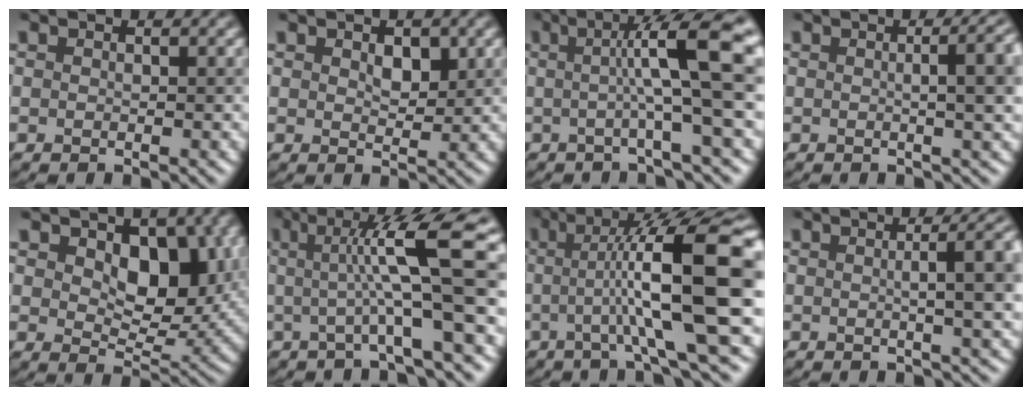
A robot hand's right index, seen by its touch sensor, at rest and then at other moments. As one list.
[{"total": 1.7, "force": [0.9, 1.0, 1.1], "torque": [-0.017, 0.002, 0.019]}, {"total": 9.3, "force": [1.1, 1.0, 9.2], "torque": [-0.120, 0.014, 0.014]}, {"total": 6.6, "force": [0.7, 2.3, 6.1], "torque": [-0.034, 0.022, 0.004]}, {"total": 6.9, "force": [2.0, 4.3, 5.0], "torque": [-0.071, -0.010, 0.035]}, {"total": 9.5, "force": [1.0, 1.1, 9.3], "torque": [-0.127, 0.011, 0.013]}, {"total": 12.6, "force": [0.2, 2.1, 12.5], "torque": [-0.168, 0.026, 0.004]}, {"total": 7.3, "force": [0.8, 2.3, 6.9], "torque": [-0.046, 0.025, 0.004]}]